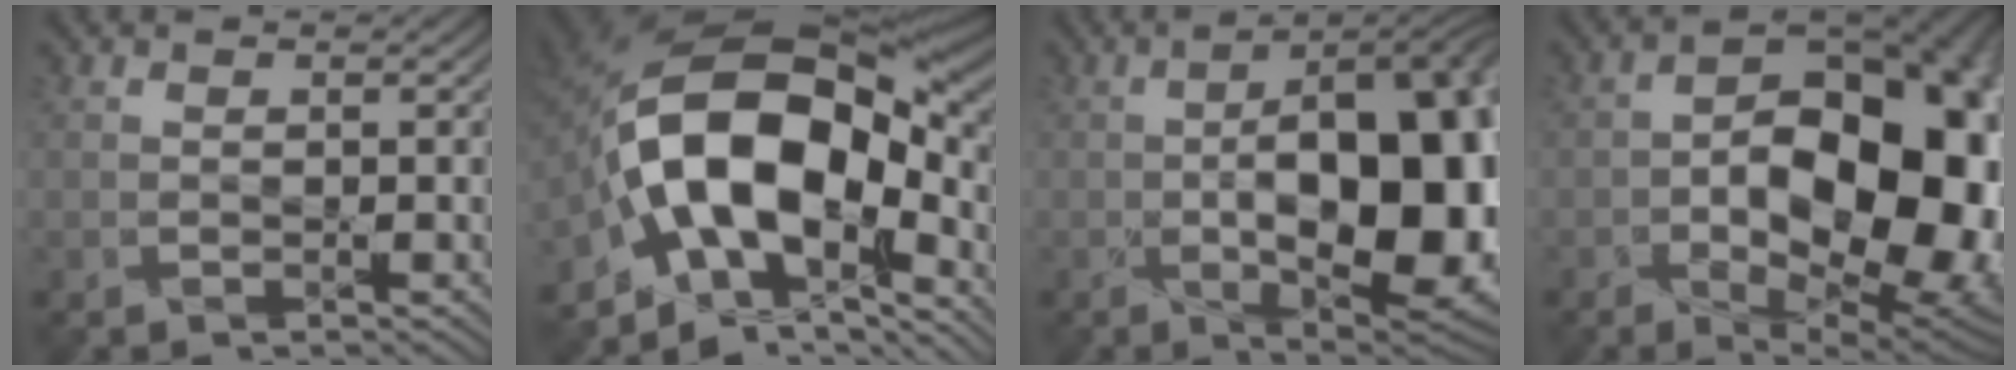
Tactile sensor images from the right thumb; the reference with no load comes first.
{"total": 17.3, "force": [-4.0, 10.6, 13.2], "torque": [-0.233, 0.001, -0.076]}
{"total": 18.7, "force": [-2.2, 8.6, 16.5], "torque": [-0.222, -0.016, -0.031]}
{"total": 18.8, "force": [-3.3, 11.0, 14.8], "torque": [-0.198, -0.020, -0.029]}